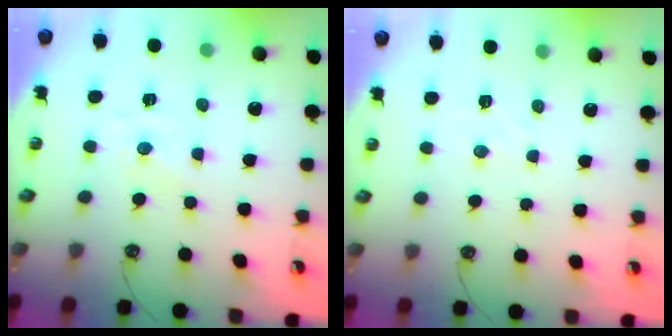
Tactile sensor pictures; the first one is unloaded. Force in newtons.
{"total": 2.7, "press": 2.7, "slide": 0.4}